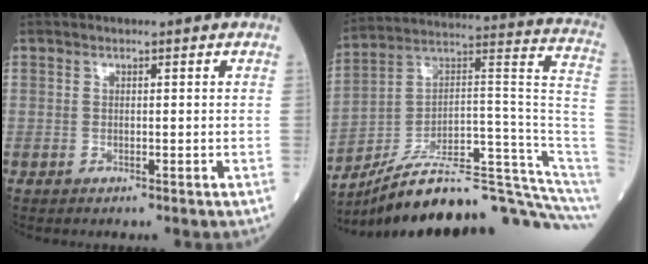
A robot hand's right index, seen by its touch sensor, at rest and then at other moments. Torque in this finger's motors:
{"motor_torque": [0.00, -2.14, 0.56, 0.12]}